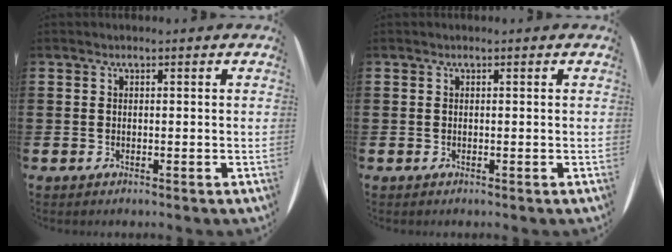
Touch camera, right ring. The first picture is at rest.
{"total": 0.0}